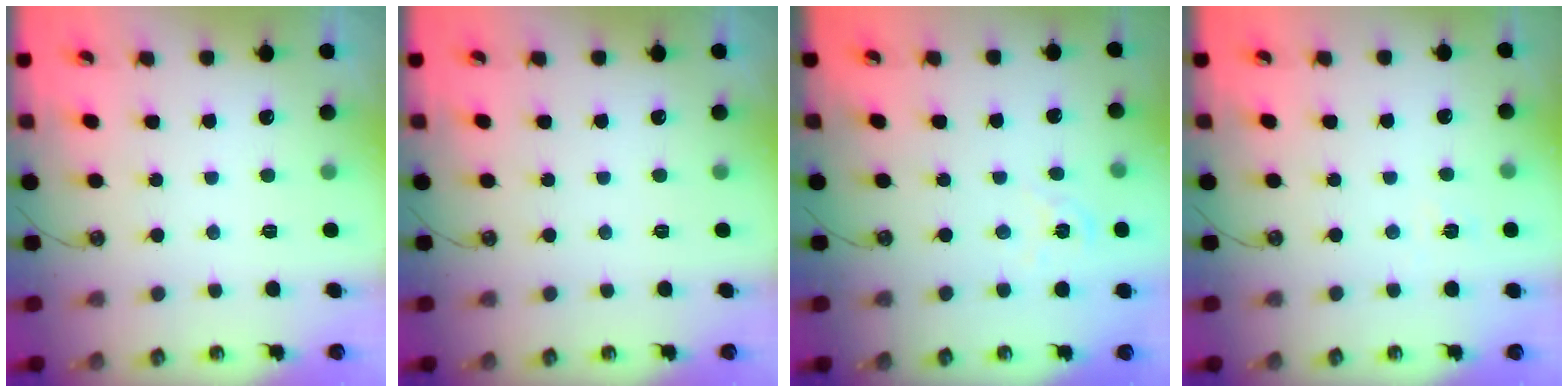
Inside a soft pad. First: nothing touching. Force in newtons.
{"total": 0.0}
{"total": 1.9, "press": 1.8, "slide": 0.3}
{"total": 2.6, "press": 2.6, "slide": 0.2}